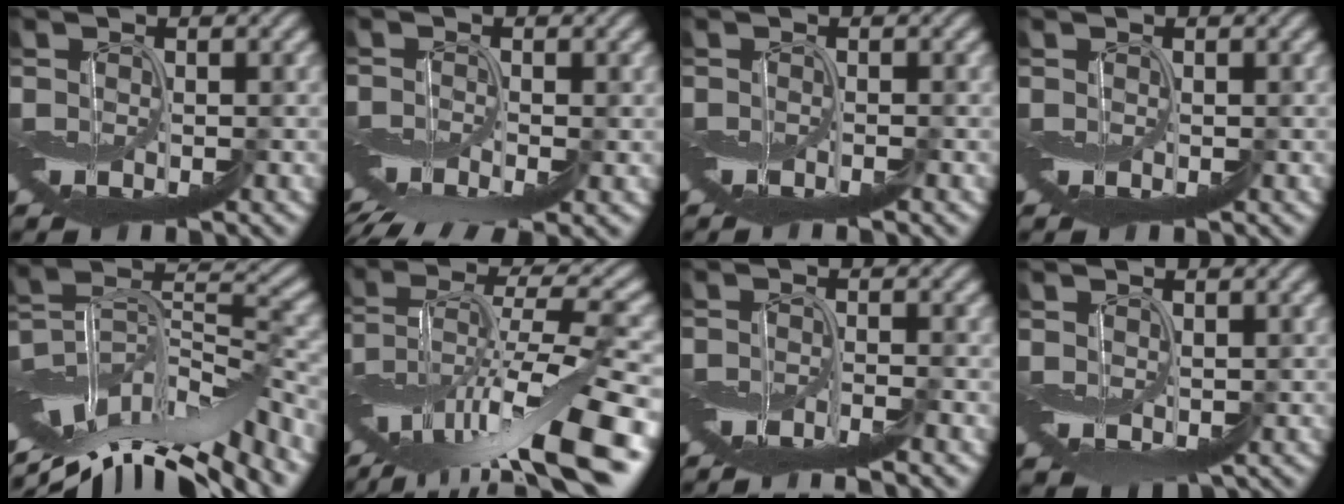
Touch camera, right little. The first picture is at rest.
{"total": 5.3, "force": [-4.3, 1.1, 2.9], "torque": [-0.048, -0.014, -0.080]}
{"total": 0.9, "force": [-0.7, -0.2, 0.4], "torque": [-0.007, 0.000, -0.015]}
{"total": 0.0}
{"total": 10.6, "force": [-6.3, 4.8, 7.1], "torque": [-0.132, 0.031, -0.105]}
{"total": 12.8, "force": [-5.1, 3.8, 11.1], "torque": [-0.205, 0.026, -0.083]}
{"total": 3.7, "force": [-2.7, 0.3, 2.4], "torque": [-0.036, -0.004, -0.052]}
{"total": 2.1, "force": [0.3, 1.8, 1.0], "torque": [-0.016, -0.015, 0.019]}